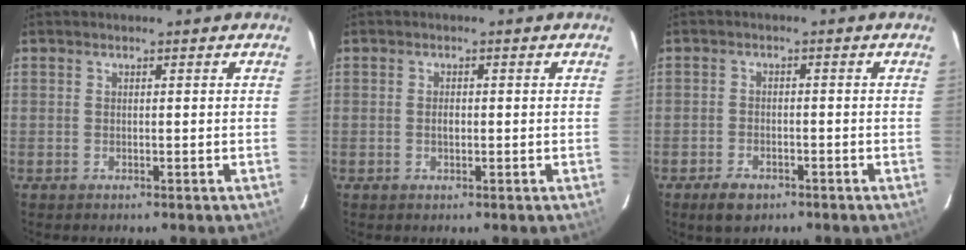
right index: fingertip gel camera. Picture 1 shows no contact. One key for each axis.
{"total": 1.2, "fx": -0.2, "fy": 0.7, "fz": 0.9, "tx": -0.015, "ty": 0.001, "tz": -0.003}
{"total": 4.6, "fx": -3.1, "fy": 2.6, "fz": 2.3, "tx": -0.054, "ty": -0.001, "tz": -0.048}